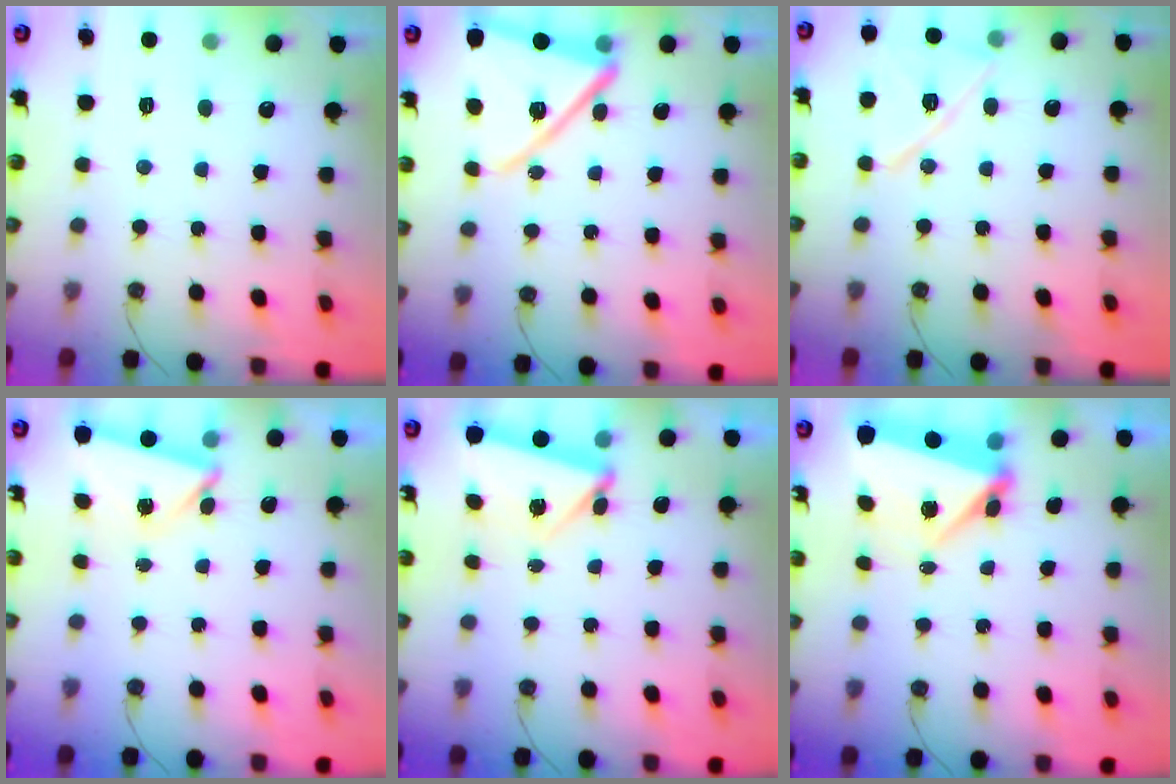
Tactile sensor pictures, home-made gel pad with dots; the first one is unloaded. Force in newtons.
{"total": 14.9, "press": 14.8, "slide": 1.5}
{"total": 13.3, "press": 13.3, "slide": 0.2}
{"total": 3.3, "press": 3.0, "slide": 1.5}
{"total": 5.7, "press": 5.6, "slide": 0.7}
{"total": 6.0, "press": 5.8, "slide": 1.5}